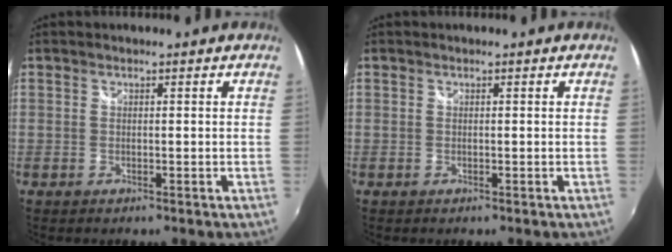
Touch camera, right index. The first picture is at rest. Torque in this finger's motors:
{"motor_torque": [-0.08, -0.06, 0.00, 0.01]}